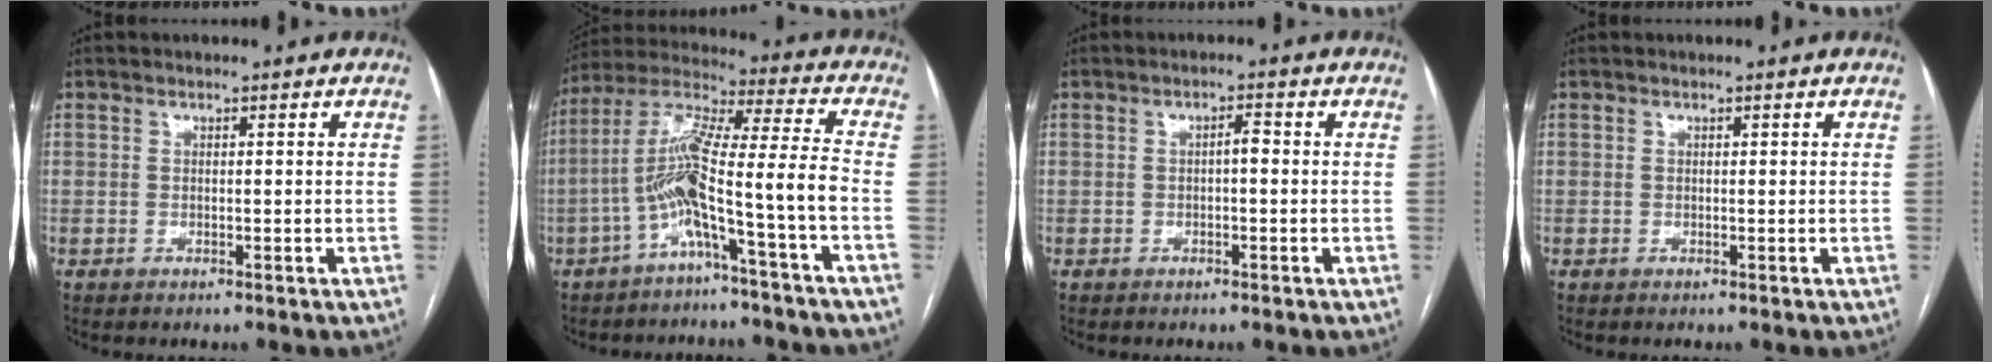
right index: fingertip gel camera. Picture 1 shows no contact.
{"total": 11.6, "force": [-4.4, -1.4, 10.7], "torque": [-0.205, 0.031, -0.082]}
{"total": 1.6, "force": [-0.1, 0.5, 1.5], "torque": [-0.024, 0.007, -0.003]}
{"total": 0.0}